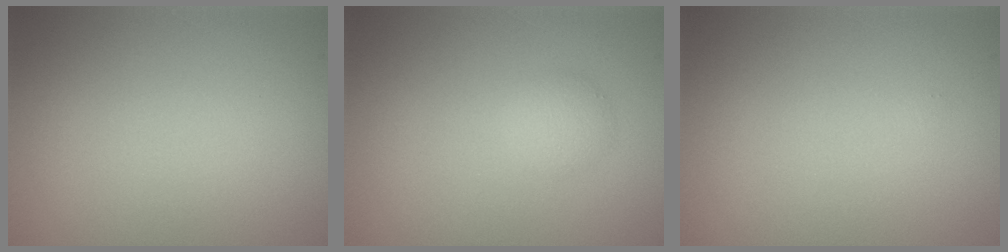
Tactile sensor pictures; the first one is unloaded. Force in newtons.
{"total": 1.4, "press": 1.4, "slide": 0.0}
{"total": 0.0}